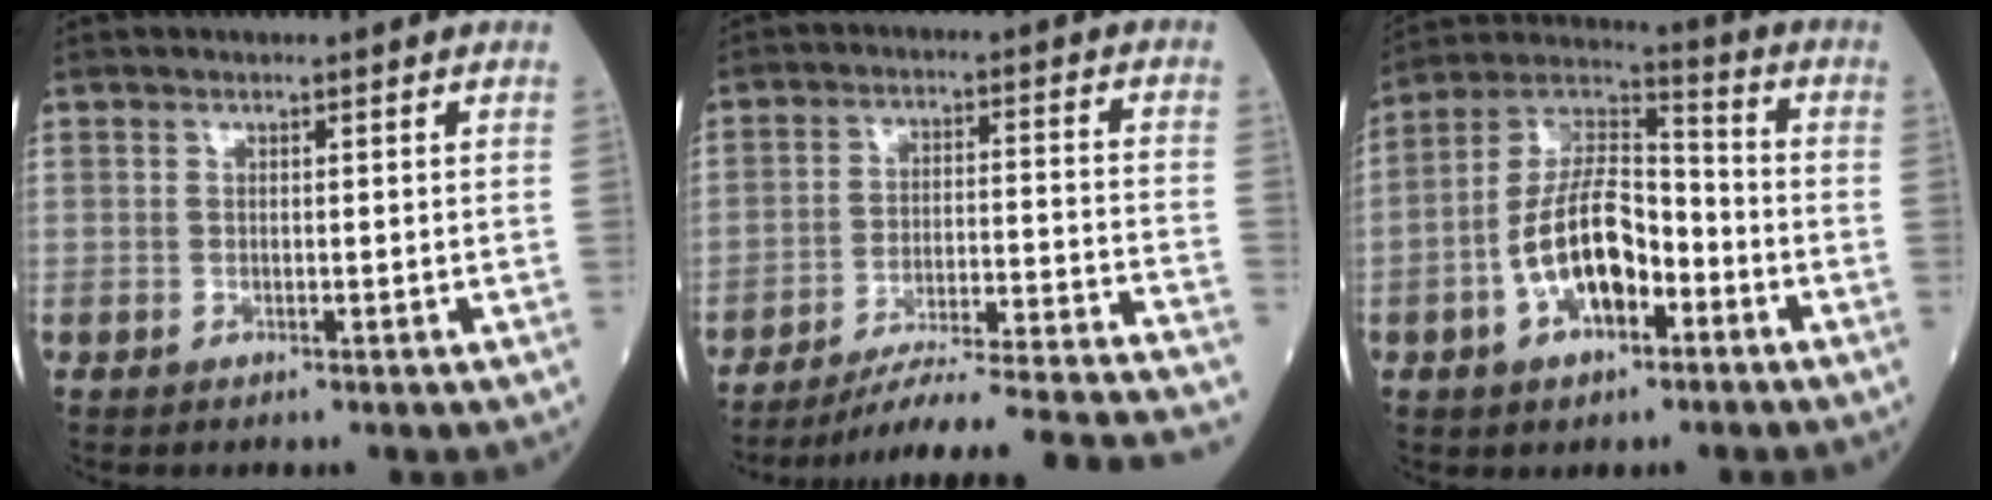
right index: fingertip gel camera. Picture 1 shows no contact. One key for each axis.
{"total": 25.5, "fx": -23.7, "fy": -1.7, "fz": 9.3, "tx": -0.075, "ty": -0.029, "tz": -0.326}
{"total": 12.9, "fx": -4.3, "fy": 5.8, "fz": 10.6, "tx": -0.214, "ty": 0.021, "tz": -0.081}